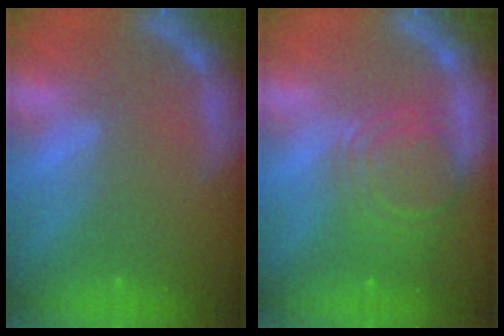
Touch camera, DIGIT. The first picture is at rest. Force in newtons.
{"total": 7.1}